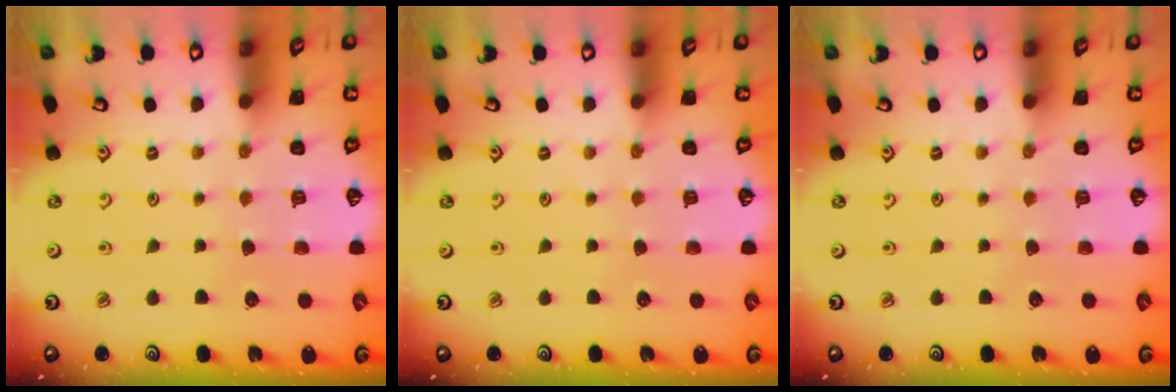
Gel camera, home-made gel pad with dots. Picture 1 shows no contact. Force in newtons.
{"total": 0.0}
{"total": 0.0}